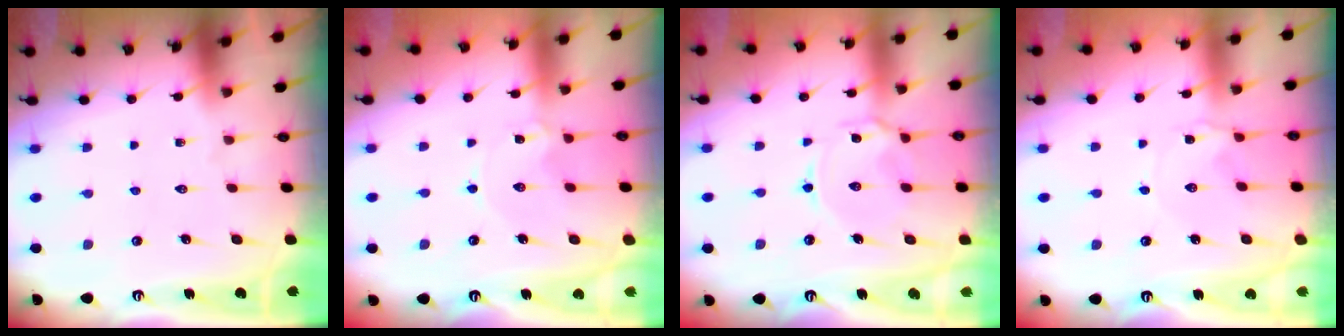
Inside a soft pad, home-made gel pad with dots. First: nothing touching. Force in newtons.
{"total": 0.7, "press": 0.7, "slide": 0.2}
{"total": 4.9, "press": 4.9, "slide": 0.4}
{"total": 0.0}